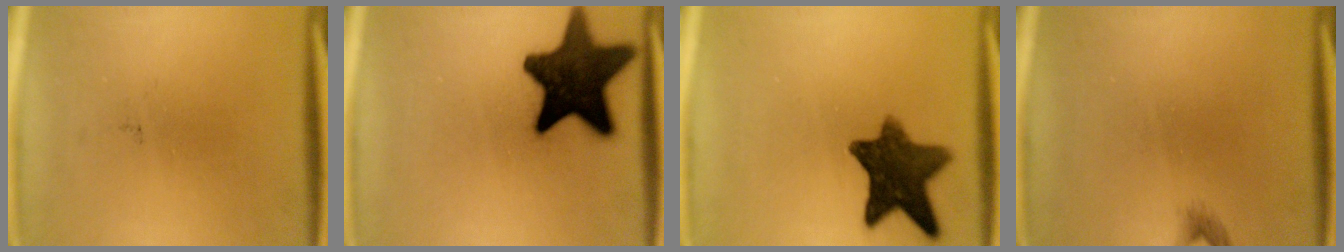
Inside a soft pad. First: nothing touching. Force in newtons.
{"total": 17.3}
{"total": 10.8}
{"total": 0.9}